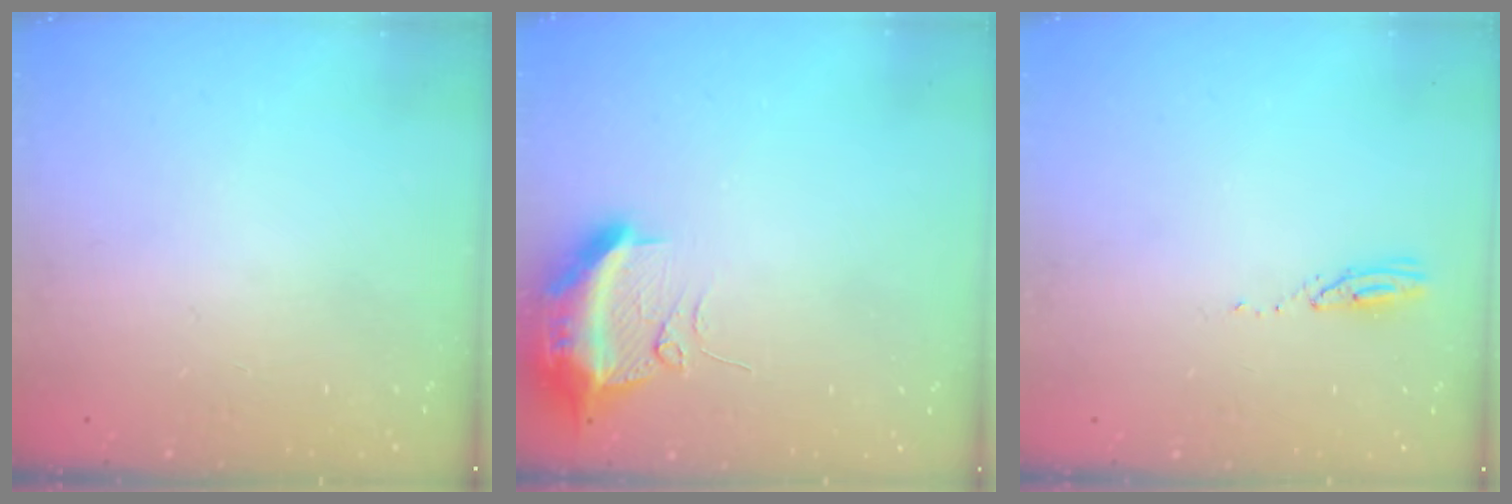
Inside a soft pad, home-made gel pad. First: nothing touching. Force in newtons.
{"total": 11.6, "press": 11.5, "slide": 1.3}
{"total": 3.0, "press": 2.9, "slide": 0.3}